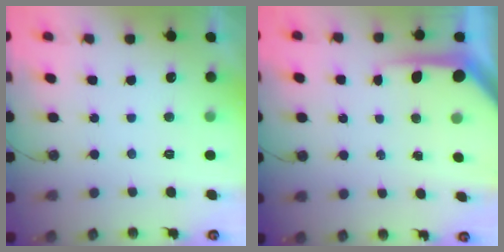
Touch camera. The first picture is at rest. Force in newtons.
{"total": 6.1, "press": 6.1, "slide": 0.6}